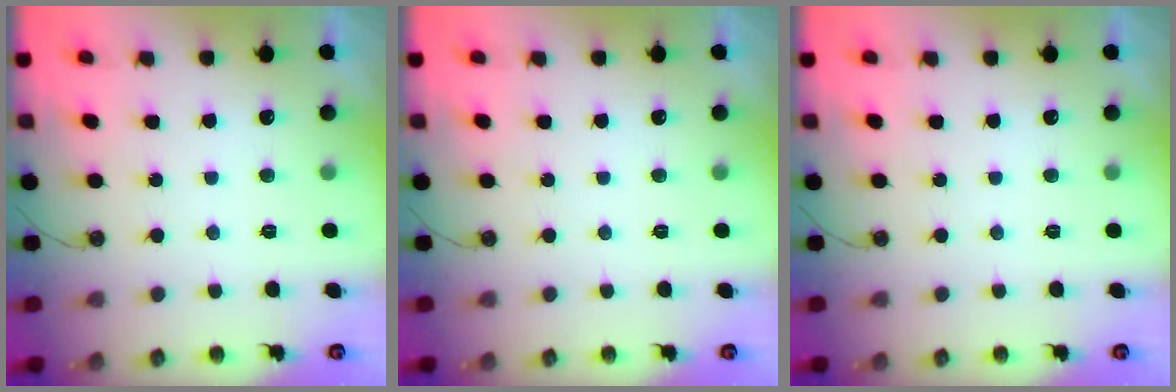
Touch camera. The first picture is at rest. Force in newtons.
{"total": 0.0}
{"total": 0.0}